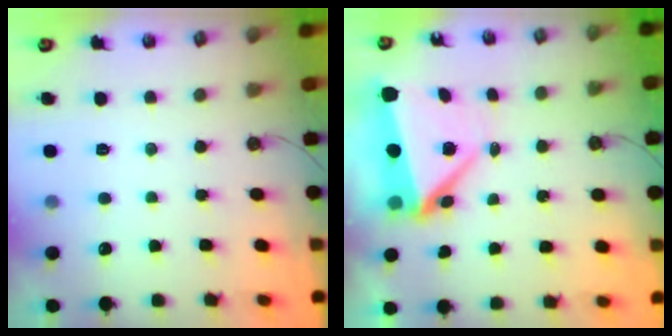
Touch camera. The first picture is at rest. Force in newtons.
{"total": 9.3, "press": 8.2, "slide": 4.3}